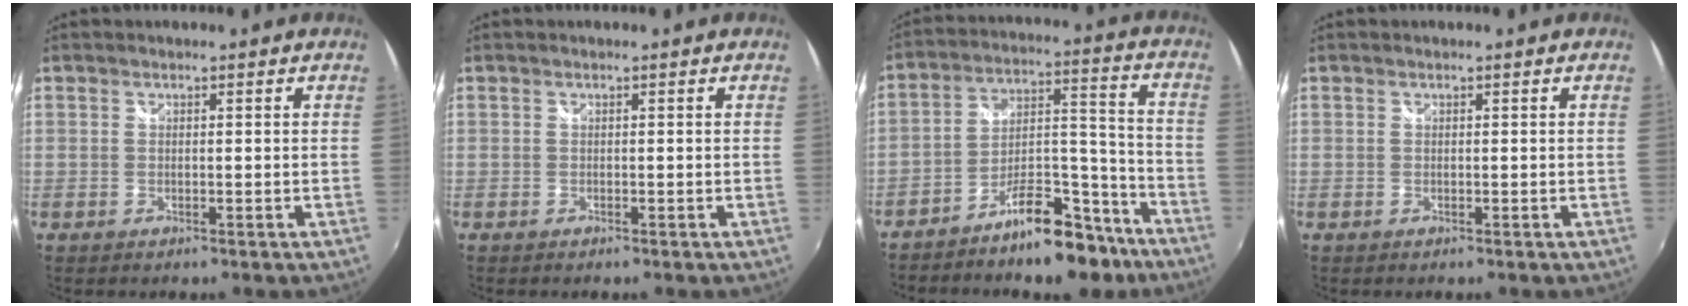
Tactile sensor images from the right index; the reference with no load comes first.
{"total": 0.0}
{"total": 13.8, "force": [-10.4, 4.9, 7.7], "torque": [-0.117, 0.050, -0.157]}
{"total": 0.0}